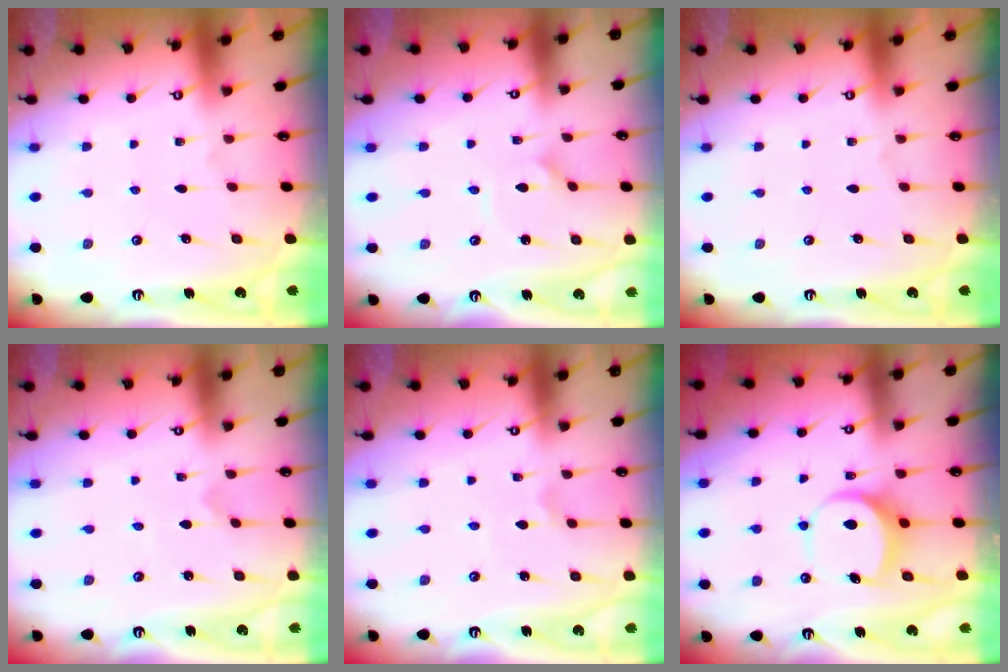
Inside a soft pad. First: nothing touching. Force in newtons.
{"total": 1.2, "press": 1.2, "slide": 0.1}
{"total": 0.0}
{"total": 0.0}
{"total": 0.0}
{"total": 6.2, "press": 6.2, "slide": 0.6}